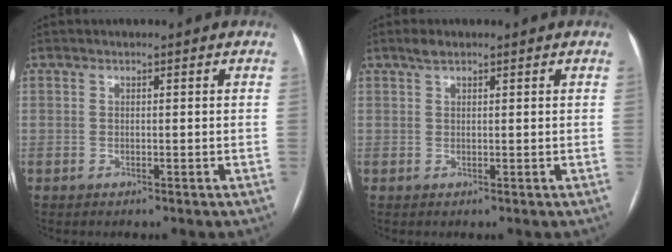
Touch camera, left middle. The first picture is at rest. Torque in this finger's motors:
{"motor_torque": [0.45, -0.39, 0.21, 0.00]}